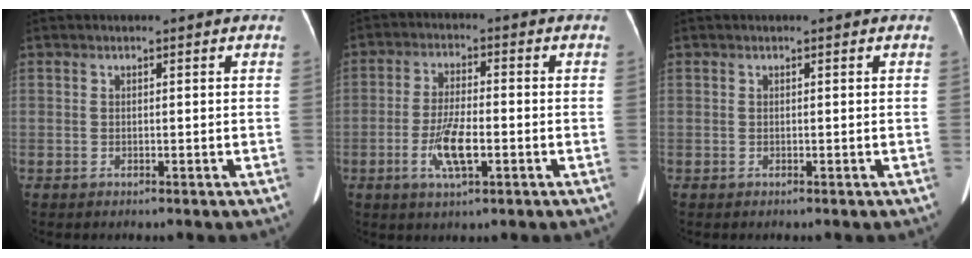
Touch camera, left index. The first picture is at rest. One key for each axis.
{"total": 6.8, "fx": -2.3, "fy": 1.6, "fz": 6.2, "tx": -0.126, "ty": -0.002, "tz": -0.041}
{"total": 0.0}